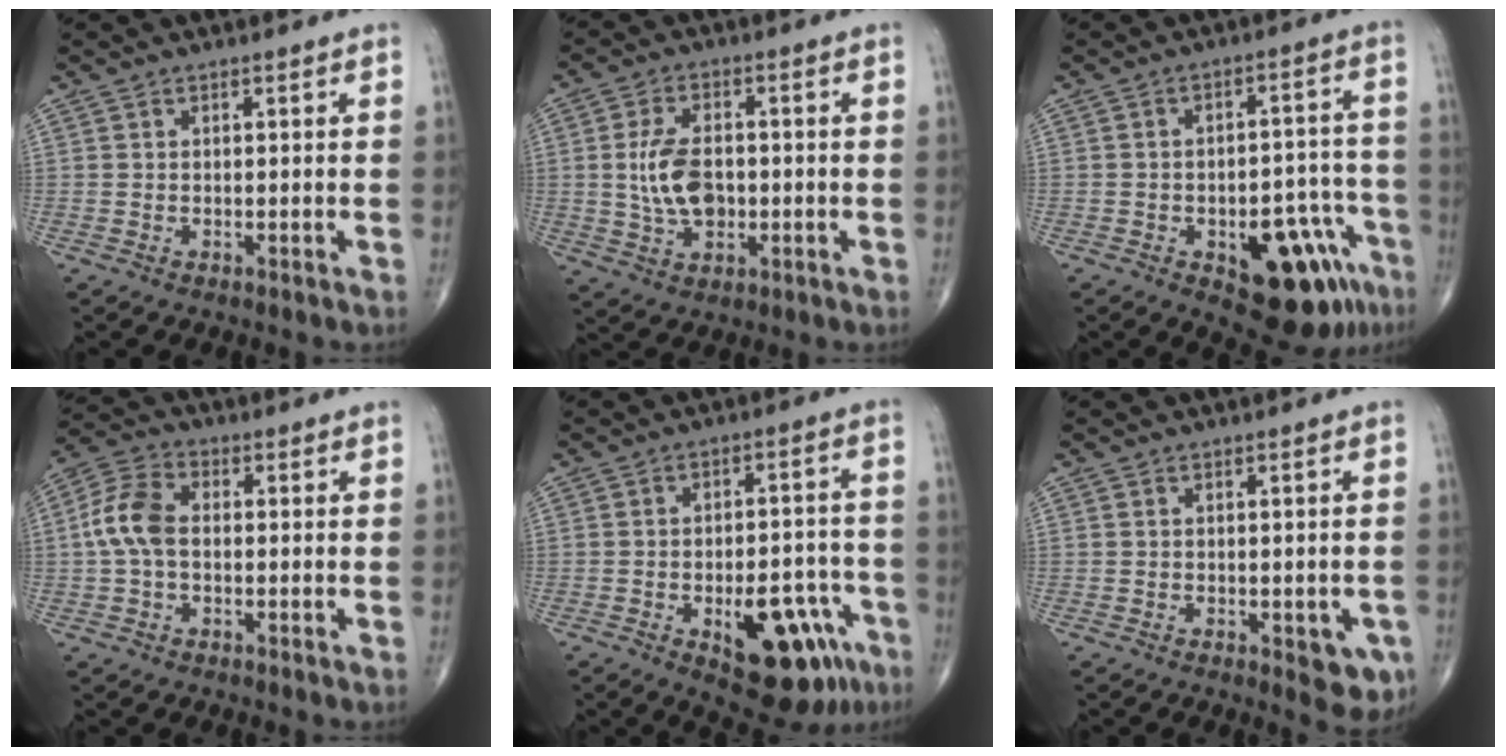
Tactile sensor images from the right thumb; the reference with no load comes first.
{"total": 9.1, "force": [-0.3, 5.6, 7.2], "torque": [-0.127, 0.003, -0.002]}
{"total": 15.8, "force": [-7.7, 7.2, 11.8], "torque": [-0.105, 0.049, -0.090]}
{"total": 8.2, "force": [-0.1, 5.2, 6.4], "torque": [-0.134, 0.024, -0.012]}
{"total": 16.7, "force": [-7.4, 7.6, 12.8], "torque": [-0.129, 0.038, -0.086]}
{"total": 5.7, "force": [-2.0, 2.5, 4.7], "torque": [-0.035, -0.005, -0.020]}